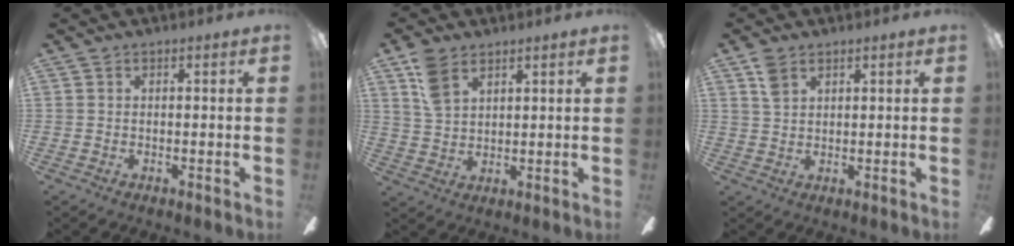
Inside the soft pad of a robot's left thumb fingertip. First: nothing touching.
{"total": 7.7, "force": [5.0, 4.3, 3.9], "torque": [-0.082, -0.010, 0.097]}
{"total": 4.1, "force": [2.7, 2.4, 2.0], "torque": [-0.038, -0.002, 0.051]}